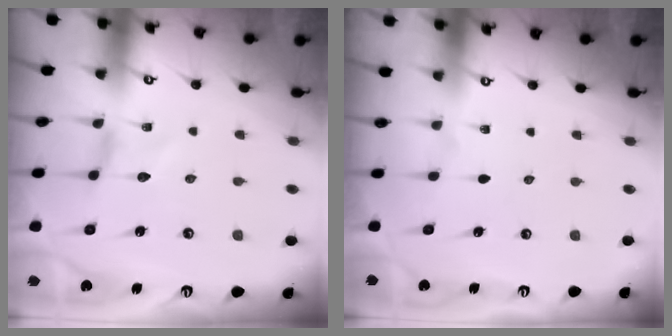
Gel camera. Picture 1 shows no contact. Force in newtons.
{"total": 0.0}